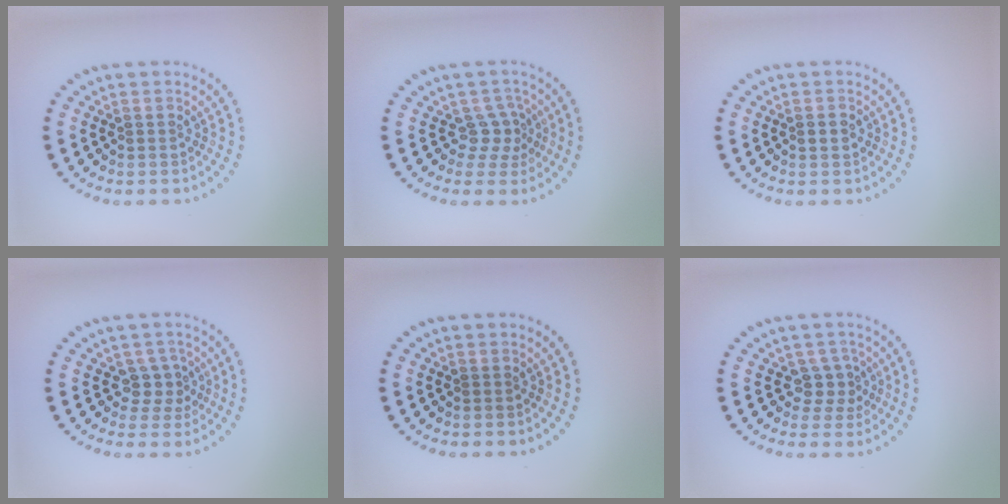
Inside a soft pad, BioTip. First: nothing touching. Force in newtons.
{"total": 2.2, "press": 1.5, "slide": 1.6}
{"total": 1.2, "press": 1.2, "slide": 0.0}
{"total": 2.2, "press": 1.7, "slide": 1.4}
{"total": 0.0}
{"total": 2.2, "press": 1.7, "slide": 1.4}